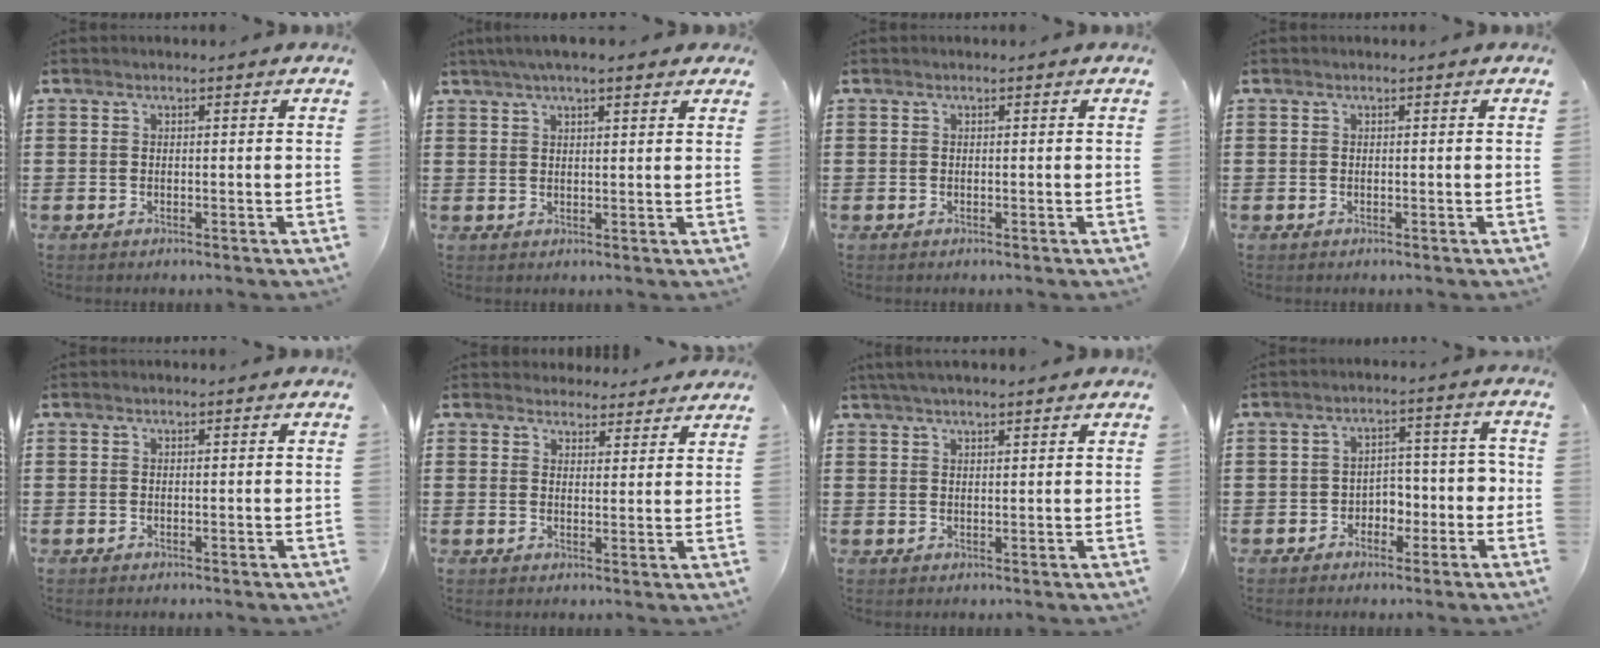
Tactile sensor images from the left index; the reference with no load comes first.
{"total": 3.8, "force": [2.9, 0.5, 2.4], "torque": [-0.054, 0.005, 0.051]}
{"total": 0.0}
{"total": 0.0}
{"total": 0.0}
{"total": 3.3, "force": [3.1, 1.0, 0.0], "torque": [-0.011, -0.007, 0.060]}
{"total": 2.1, "force": [1.8, 0.1, 1.1], "torque": [-0.024, 0.003, 0.034]}
{"total": 3.6, "force": [-2.2, 2.5, 1.4], "torque": [-0.035, 0.010, -0.049]}